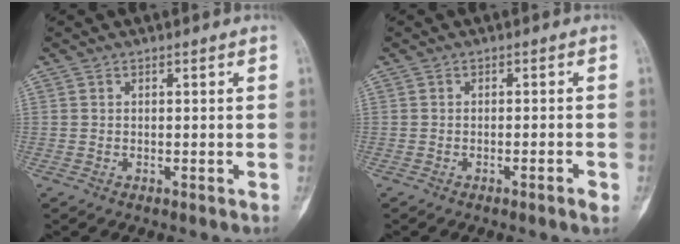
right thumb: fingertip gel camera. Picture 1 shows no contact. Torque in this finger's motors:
{"motor_torque": [-0.32, -0.38, -0.16, -0.21, -0.04]}